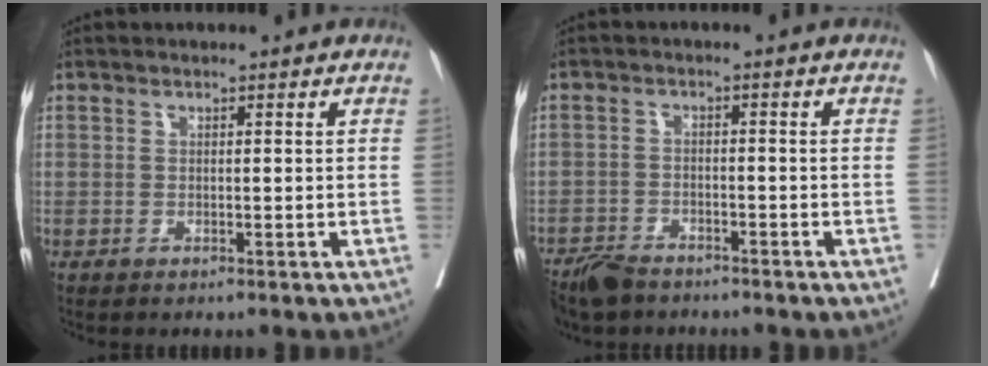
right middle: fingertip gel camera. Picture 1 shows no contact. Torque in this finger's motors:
{"motor_torque": [-0.23, -0.48, 0.12, 0.02]}